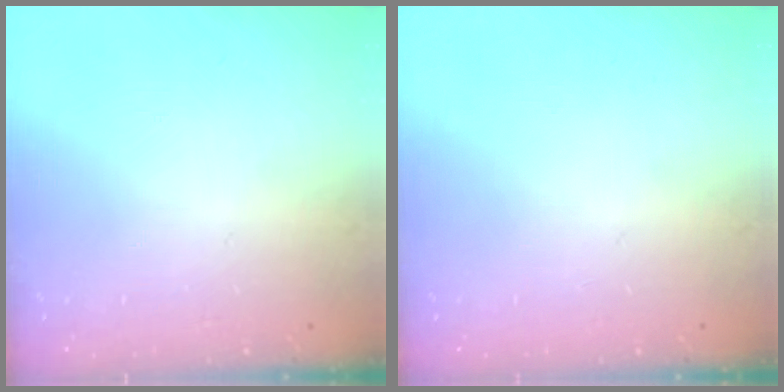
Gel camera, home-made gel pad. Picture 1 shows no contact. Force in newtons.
{"total": 0.0}